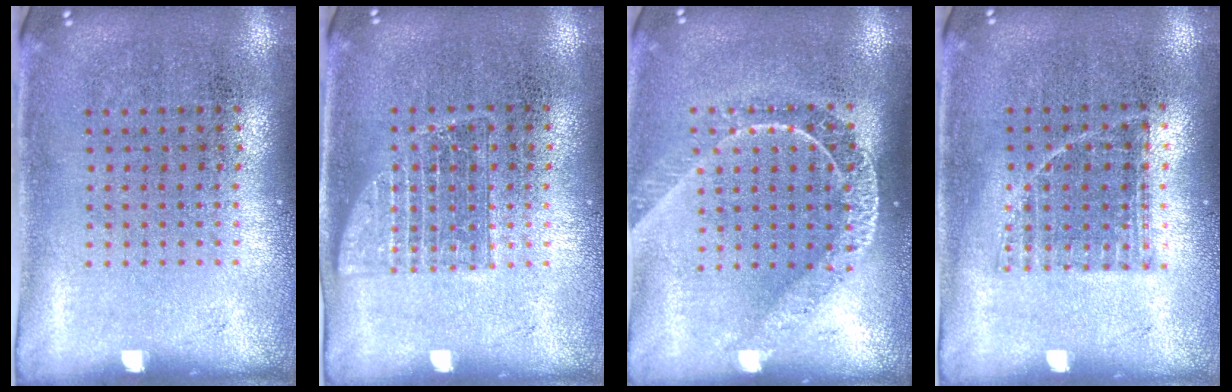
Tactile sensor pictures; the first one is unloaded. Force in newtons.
{"total": 1.0, "press": 1.0, "slide": 0.3}
{"total": 1.6, "press": 1.5, "slide": 0.7}
{"total": 0.8, "press": 0.7, "slide": 0.5}